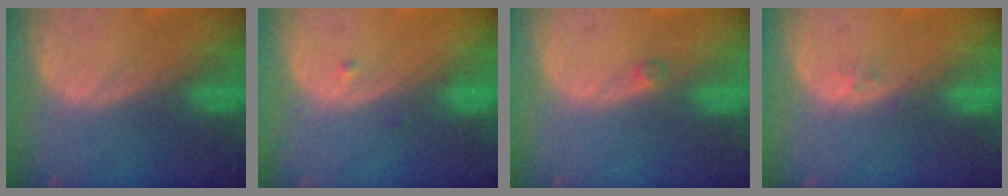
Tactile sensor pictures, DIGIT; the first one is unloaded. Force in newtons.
{"total": 0.9, "press": 0.7, "slide": 0.5}
{"total": 1.0, "press": 0.9, "slide": 0.5}
{"total": 1.1, "press": 0.8, "slide": 0.7}